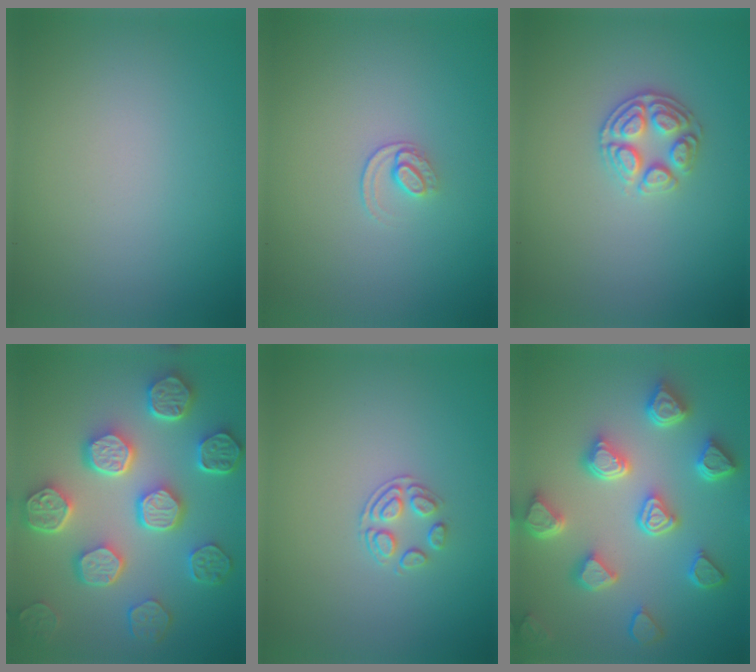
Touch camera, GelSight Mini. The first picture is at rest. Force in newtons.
{"total": 1.2, "press": 0.8, "slide": 0.9}
{"total": 2.9, "press": 2.8, "slide": 0.7}
{"total": 8.3, "press": 6.5, "slide": 5.2}
{"total": 1.8, "press": 1.2, "slide": 1.4}
{"total": 6.9, "press": 5.7, "slide": 3.9}